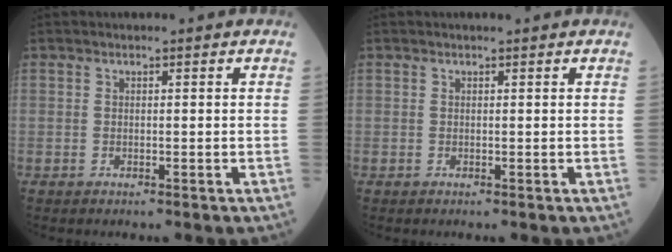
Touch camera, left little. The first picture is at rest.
{"total": 0.6, "force": [0.5, 0.1, 0.3], "torque": [-0.009, 0.002, 0.007]}